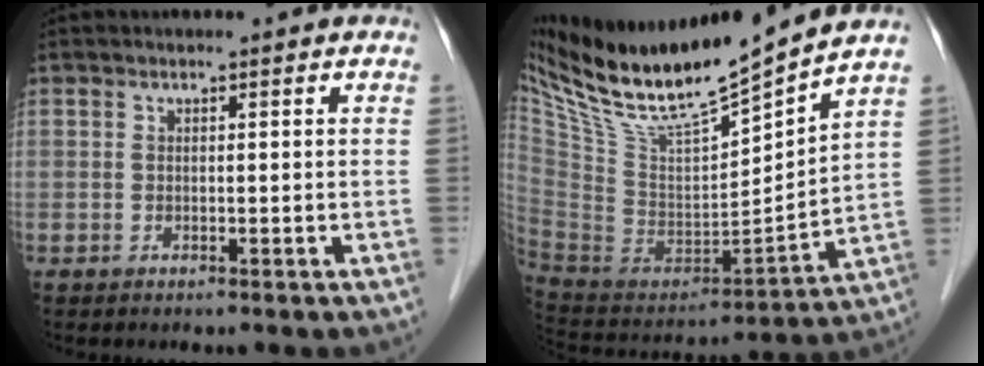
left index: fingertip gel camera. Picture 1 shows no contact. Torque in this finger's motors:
{"motor_torque": [0.67, -1.47, 0.12, 0.05]}